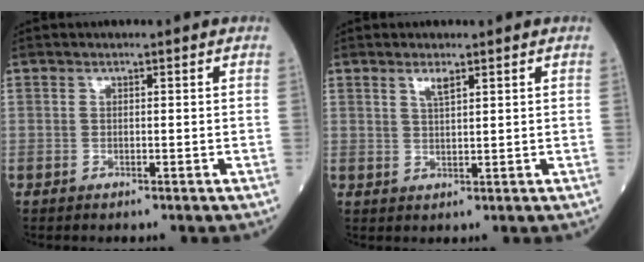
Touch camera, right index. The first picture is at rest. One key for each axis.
{"total": 1.8, "fx": 1.2, "fy": 0.2, "fz": 1.4, "tx": -0.032, "ty": 0.001, "tz": 0.028}